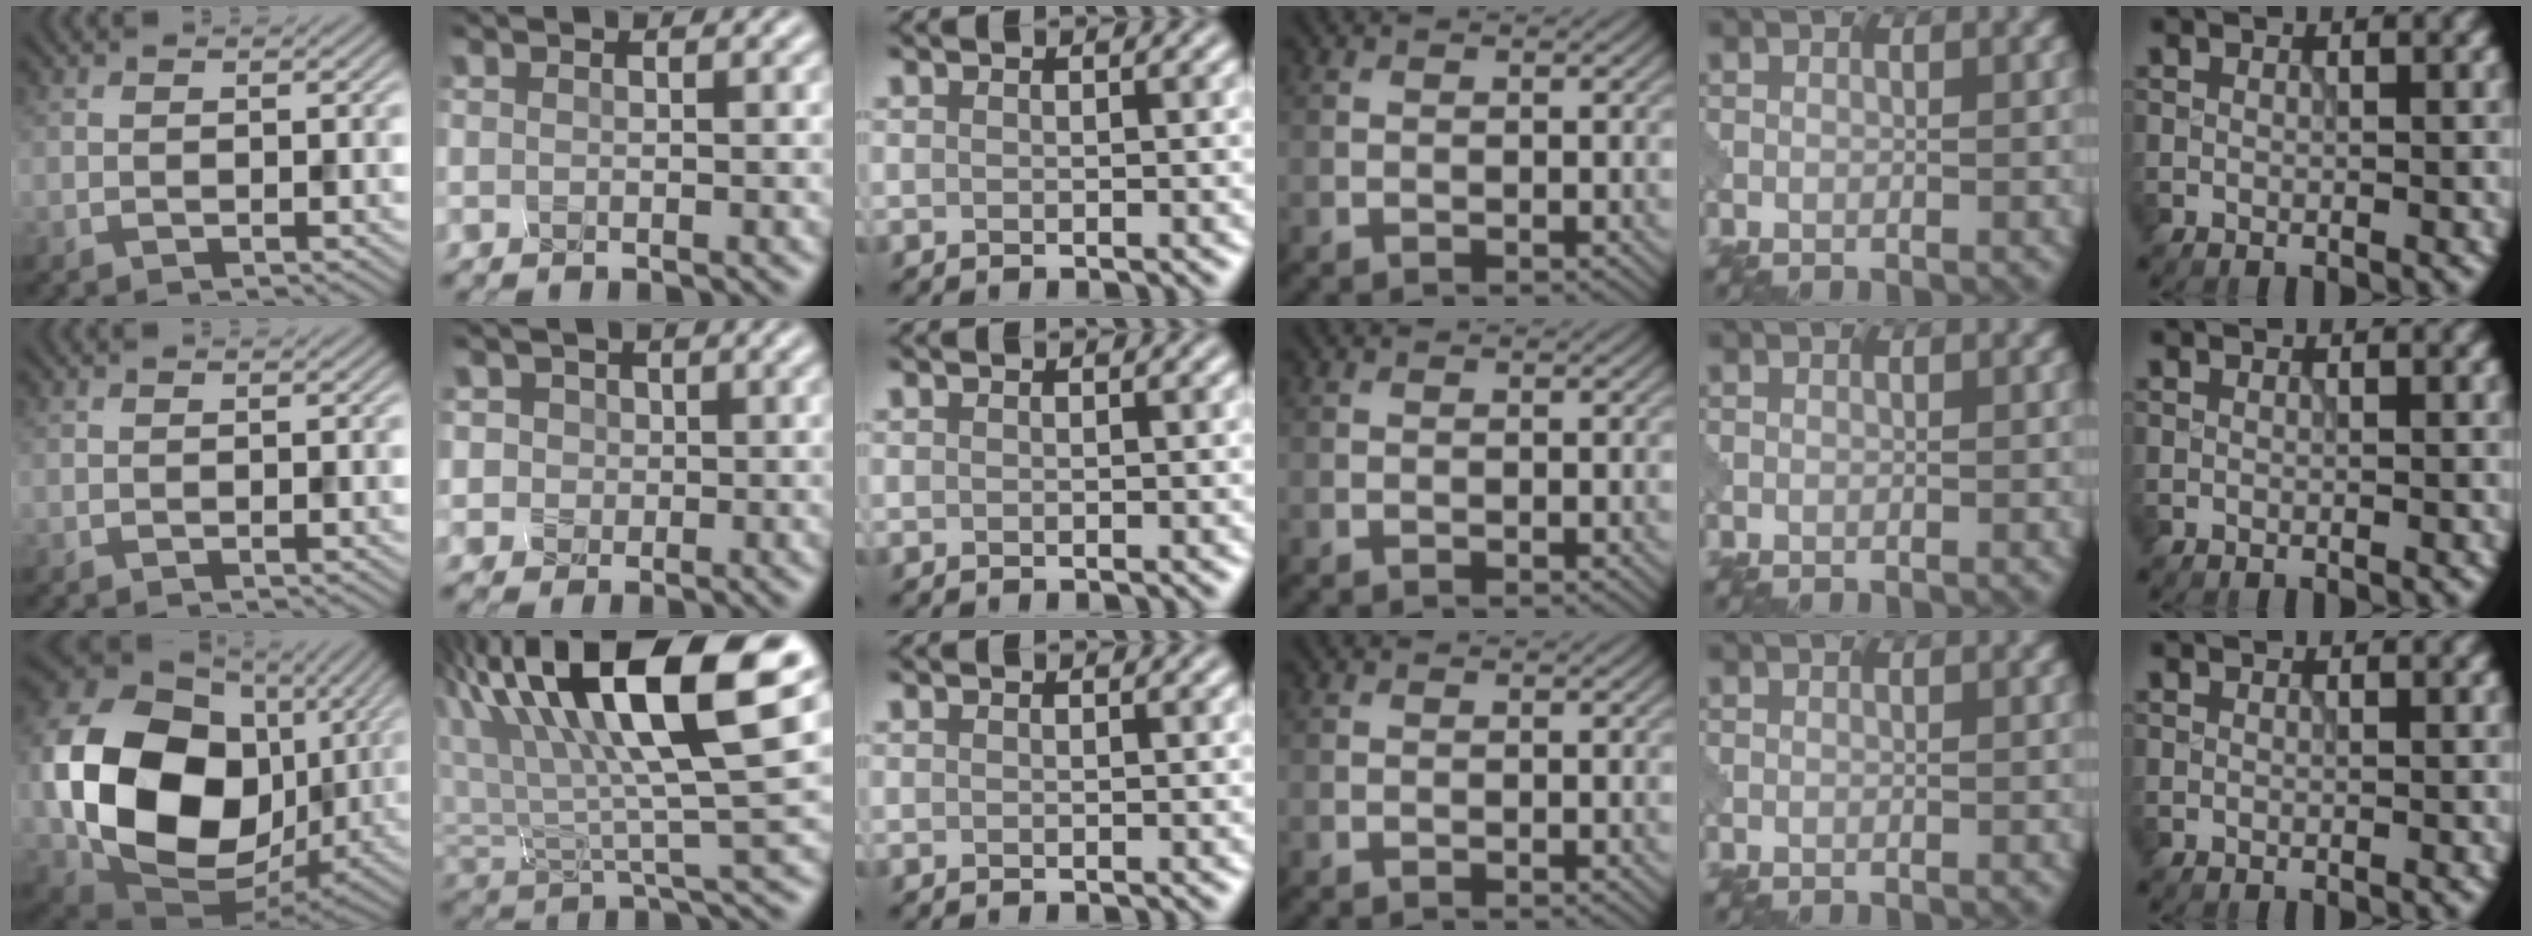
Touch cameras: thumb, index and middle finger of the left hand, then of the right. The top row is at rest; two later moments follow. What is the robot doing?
{"motion": "squeeze", "object": "foam earplug"}